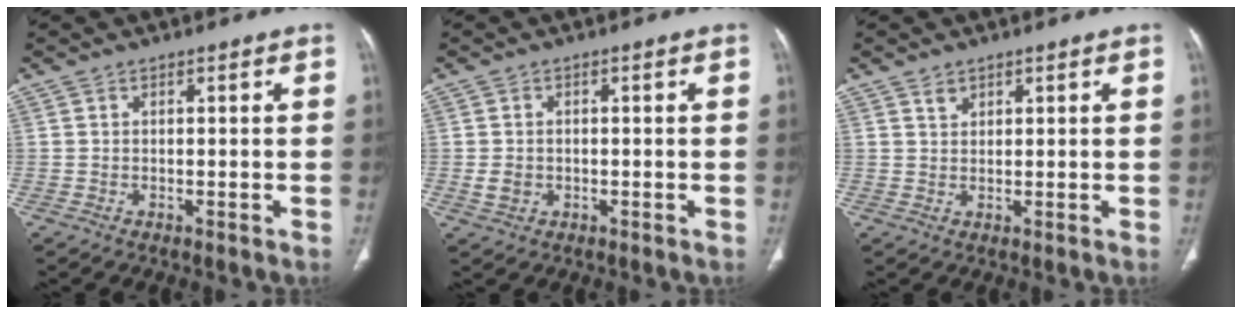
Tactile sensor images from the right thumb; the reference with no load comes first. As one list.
[{"total": 2.3, "force": [-0.2, 1.9, 1.4], "torque": [-0.023, -0.001, 0.001]}, {"total": 1.7, "force": [1.2, 1.0, 0.5], "torque": [0.000, -0.007, 0.022]}]